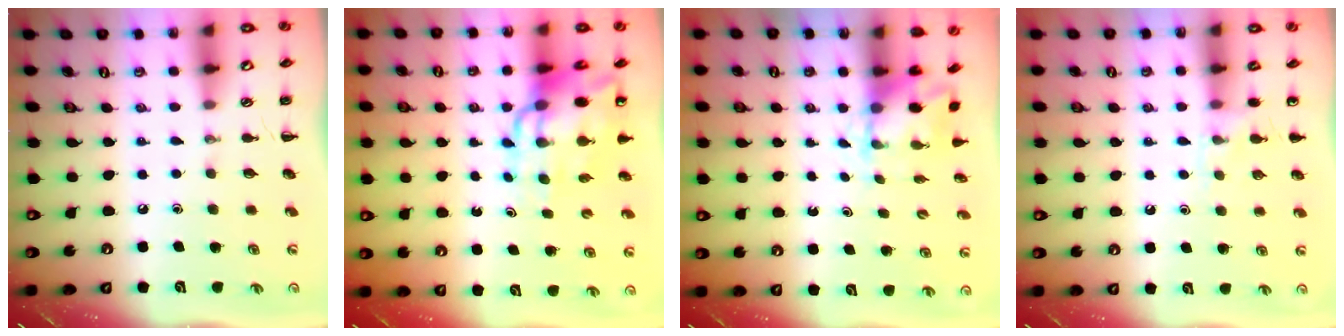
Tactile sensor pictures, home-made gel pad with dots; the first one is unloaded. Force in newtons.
{"total": 13.2, "press": 12.7, "slide": 3.6}
{"total": 2.7, "press": 2.5, "slide": 0.9}
{"total": 5.9, "press": 5.5, "slide": 2.1}